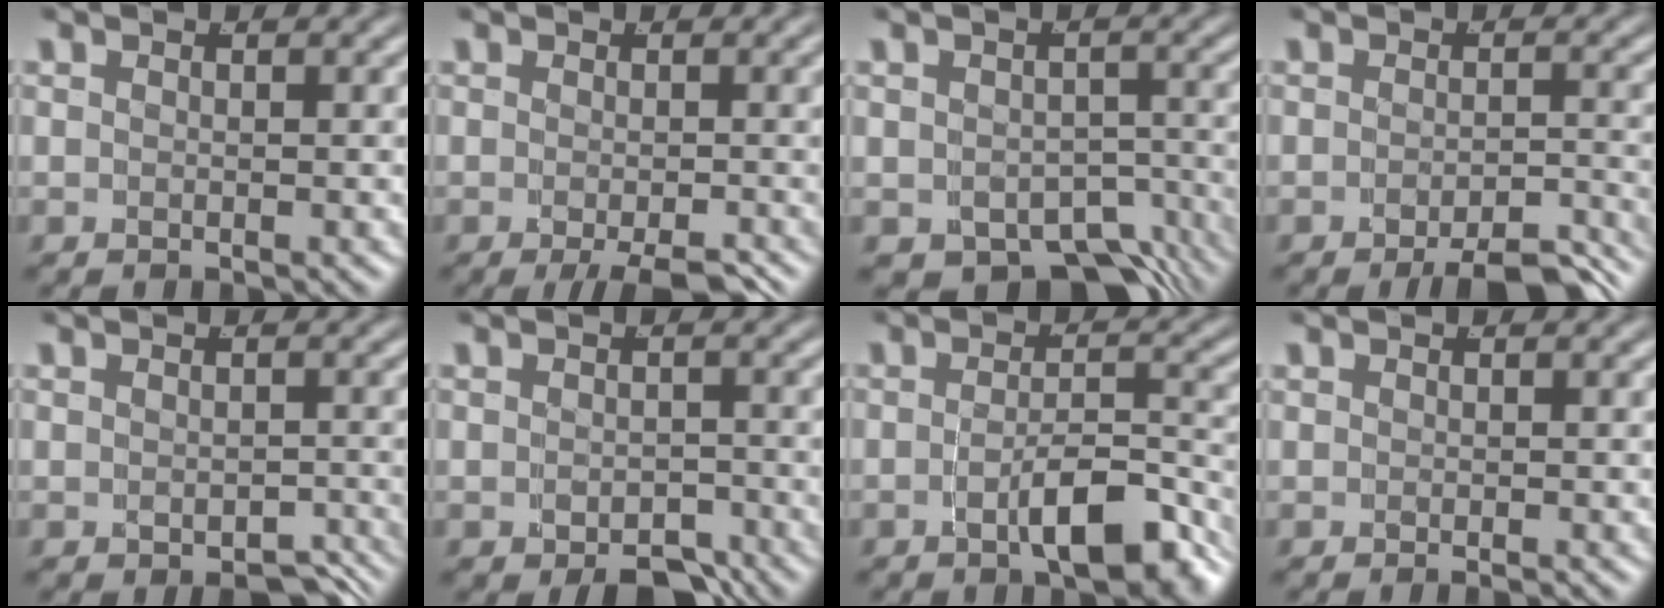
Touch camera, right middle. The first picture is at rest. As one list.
[{"total": 4.6, "force": [-3.1, 0.9, 3.3], "torque": [-0.039, -0.016, -0.037]}, {"total": 10.8, "force": [-8.2, 5.7, 4.2], "torque": [-0.048, -0.034, -0.113]}, {"total": 5.5, "force": [-4.8, 0.9, 2.6], "torque": [-0.021, -0.007, -0.074]}, {"total": 3.3, "force": [-2.5, 1.2, 1.9], "torque": [-0.021, -0.019, -0.028]}, {"total": 3.4, "force": [-2.5, 1.4, 1.7], "torque": [-0.019, -0.016, -0.034]}, {"total": 6.3, "force": [-3.7, 2.1, 4.6], "torque": [-0.055, -0.014, -0.054]}, {"total": 0.5, "force": [-0.4, -0.3, 0.2], "torque": [-0.002, 0.000, -0.006]}]